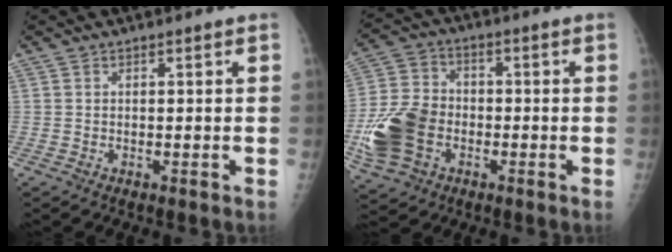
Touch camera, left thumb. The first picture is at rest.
{"total": 14.0, "force": [-3.7, 10.5, 8.5], "torque": [-0.164, 0.019, -0.071]}